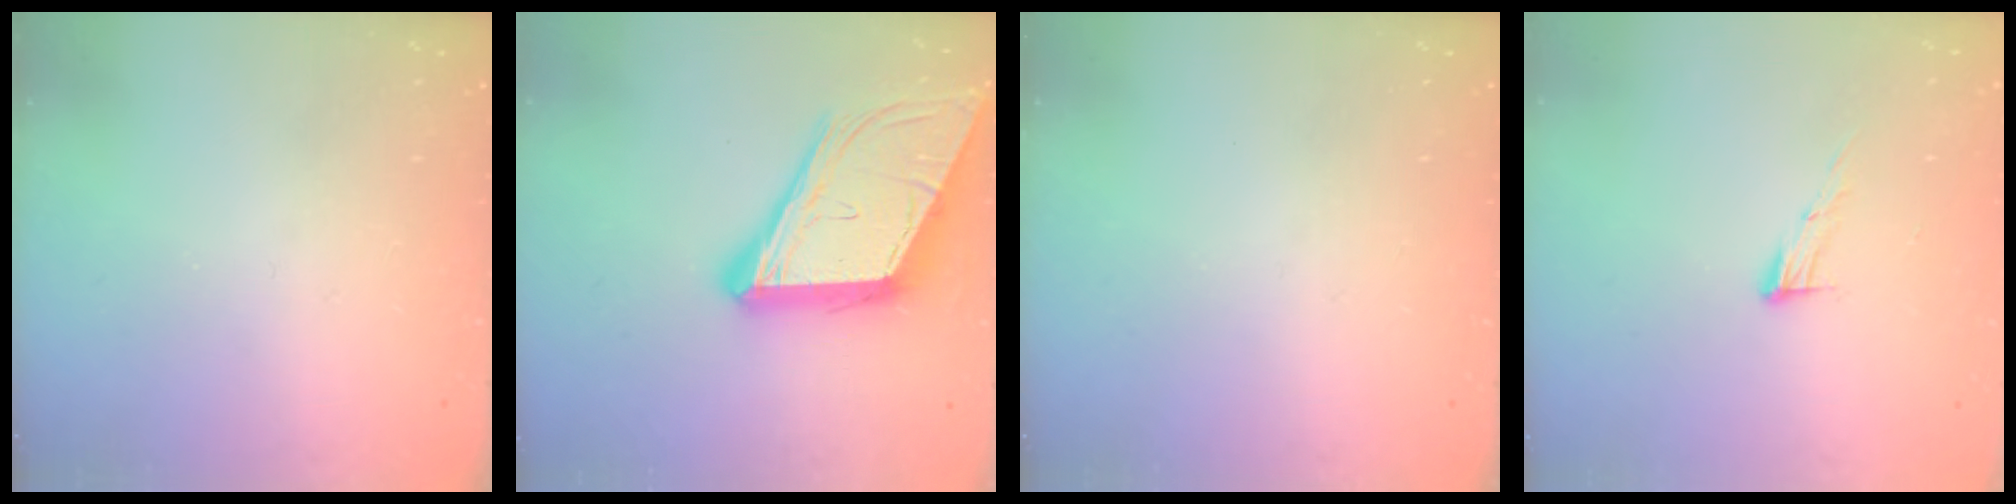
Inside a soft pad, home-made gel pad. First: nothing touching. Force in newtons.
{"total": 18.1, "press": 17.5, "slide": 4.3}
{"total": 0.0}
{"total": 8.5, "press": 8.4, "slide": 1.5}